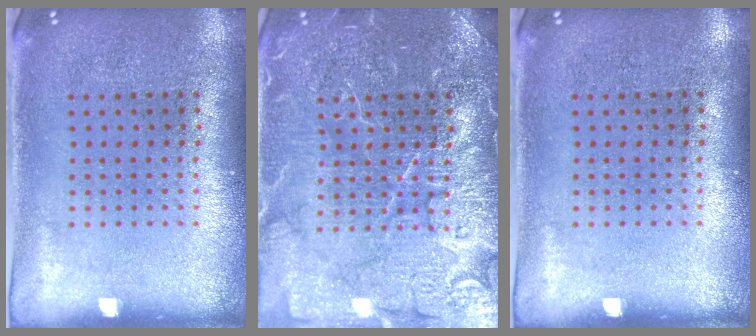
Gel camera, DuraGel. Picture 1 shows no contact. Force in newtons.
{"total": 7.1, "press": 7.0, "slide": 1.0}
{"total": 0.0}